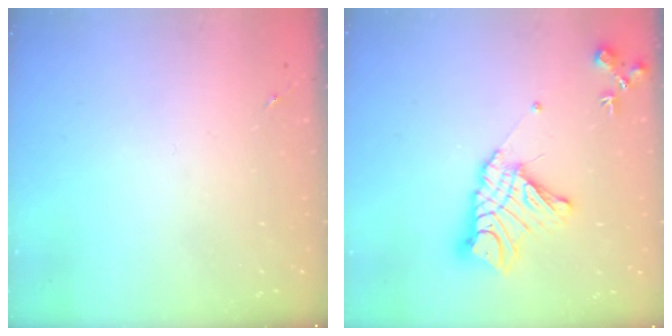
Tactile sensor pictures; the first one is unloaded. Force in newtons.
{"total": 15.8, "press": 15.7, "slide": 1.4}